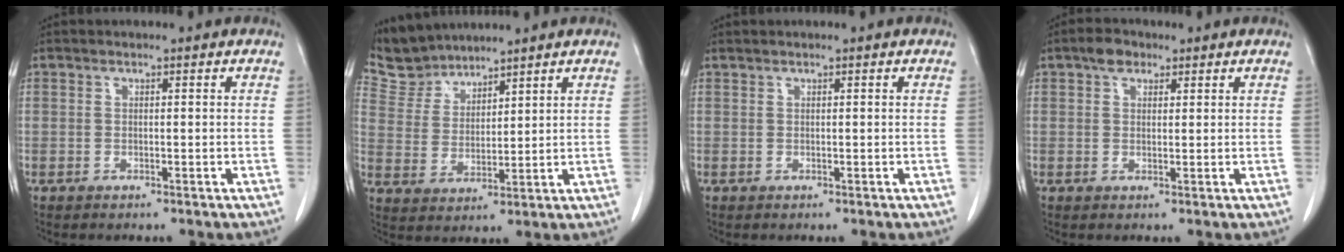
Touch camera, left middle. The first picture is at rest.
{"total": 6.6, "force": [6.4, 1.6, -0.1], "torque": [-0.009, 0.008, 0.139]}
{"total": 0.0}
{"total": 2.7, "force": [1.6, 1.7, 1.3], "torque": [-0.024, 0.009, 0.027]}